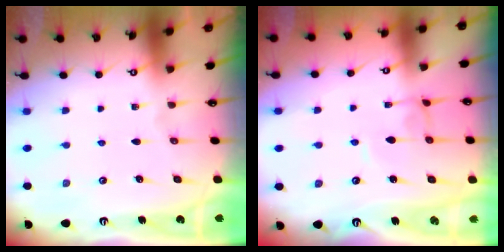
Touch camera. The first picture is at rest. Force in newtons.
{"total": 1.7, "press": 1.7, "slide": 0.1}